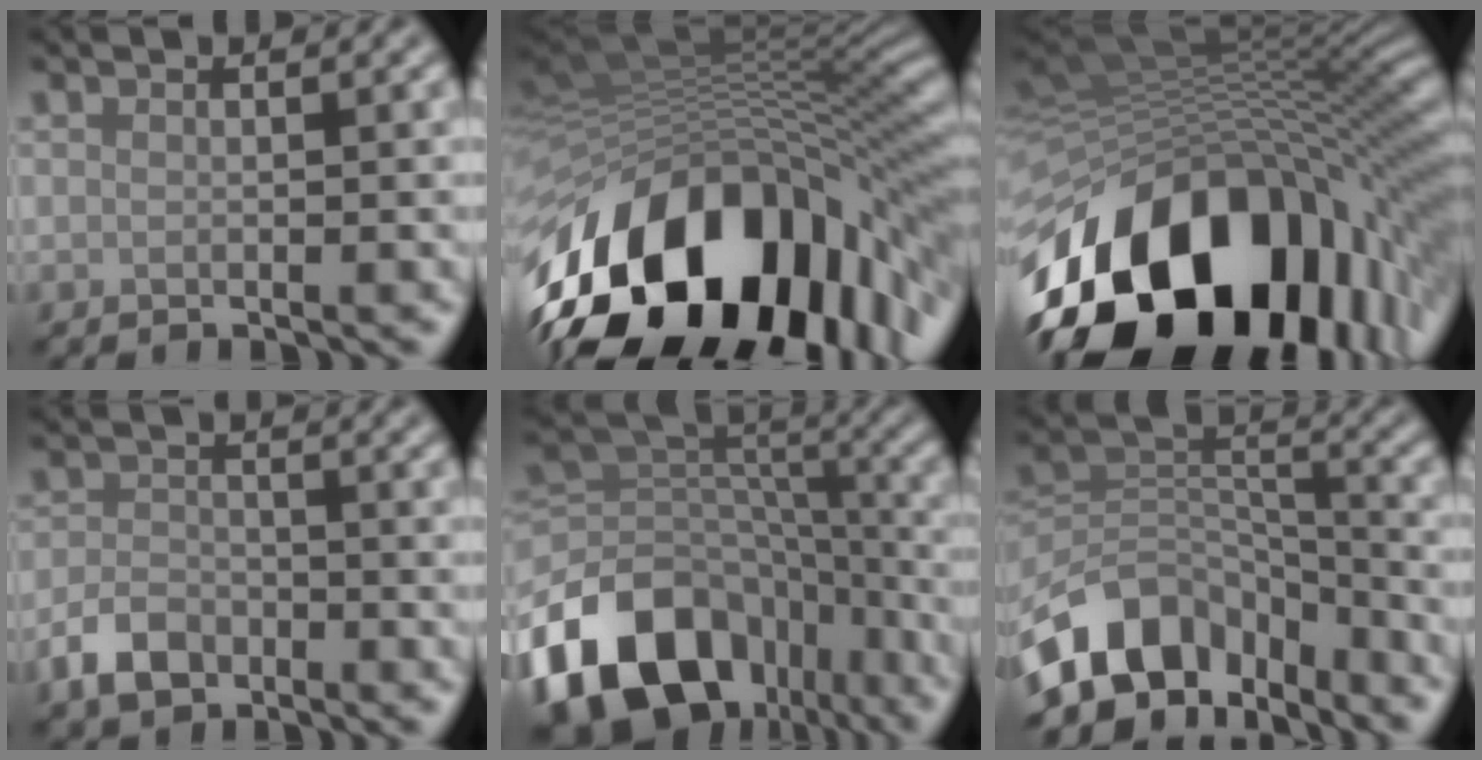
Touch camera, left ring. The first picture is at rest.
{"total": 17.4, "force": [-5.8, 9.9, 13.0], "torque": [-0.223, -0.013, -0.095]}
{"total": 19.1, "force": [-7.1, 11.8, 13.1], "torque": [-0.242, -0.011, -0.112]}
{"total": 3.3, "force": [-2.1, 2.0, 1.6], "torque": [-0.028, -0.001, -0.050]}
{"total": 15.4, "force": [-8.7, 9.9, 7.9], "torque": [-0.182, -0.006, -0.137]}
{"total": 9.7, "force": [-6.5, 5.9, 4.2], "torque": [-0.062, 0.000, -0.129]}